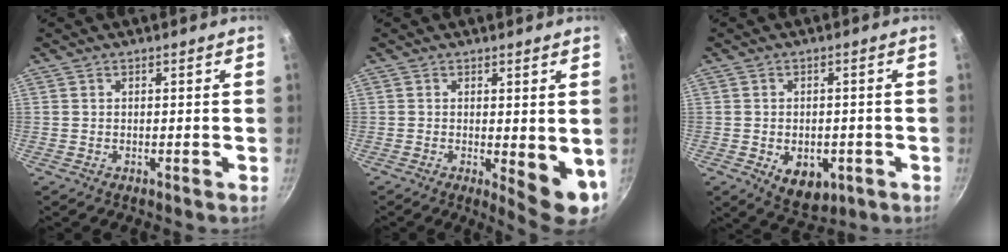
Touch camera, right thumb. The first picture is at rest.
{"total": 7.5, "force": [-0.2, 2.7, 7.0], "torque": [-0.080, -0.017, 0.003]}
{"total": 8.0, "force": [-2.5, 5.3, 5.4], "torque": [-0.055, 0.000, -0.022]}